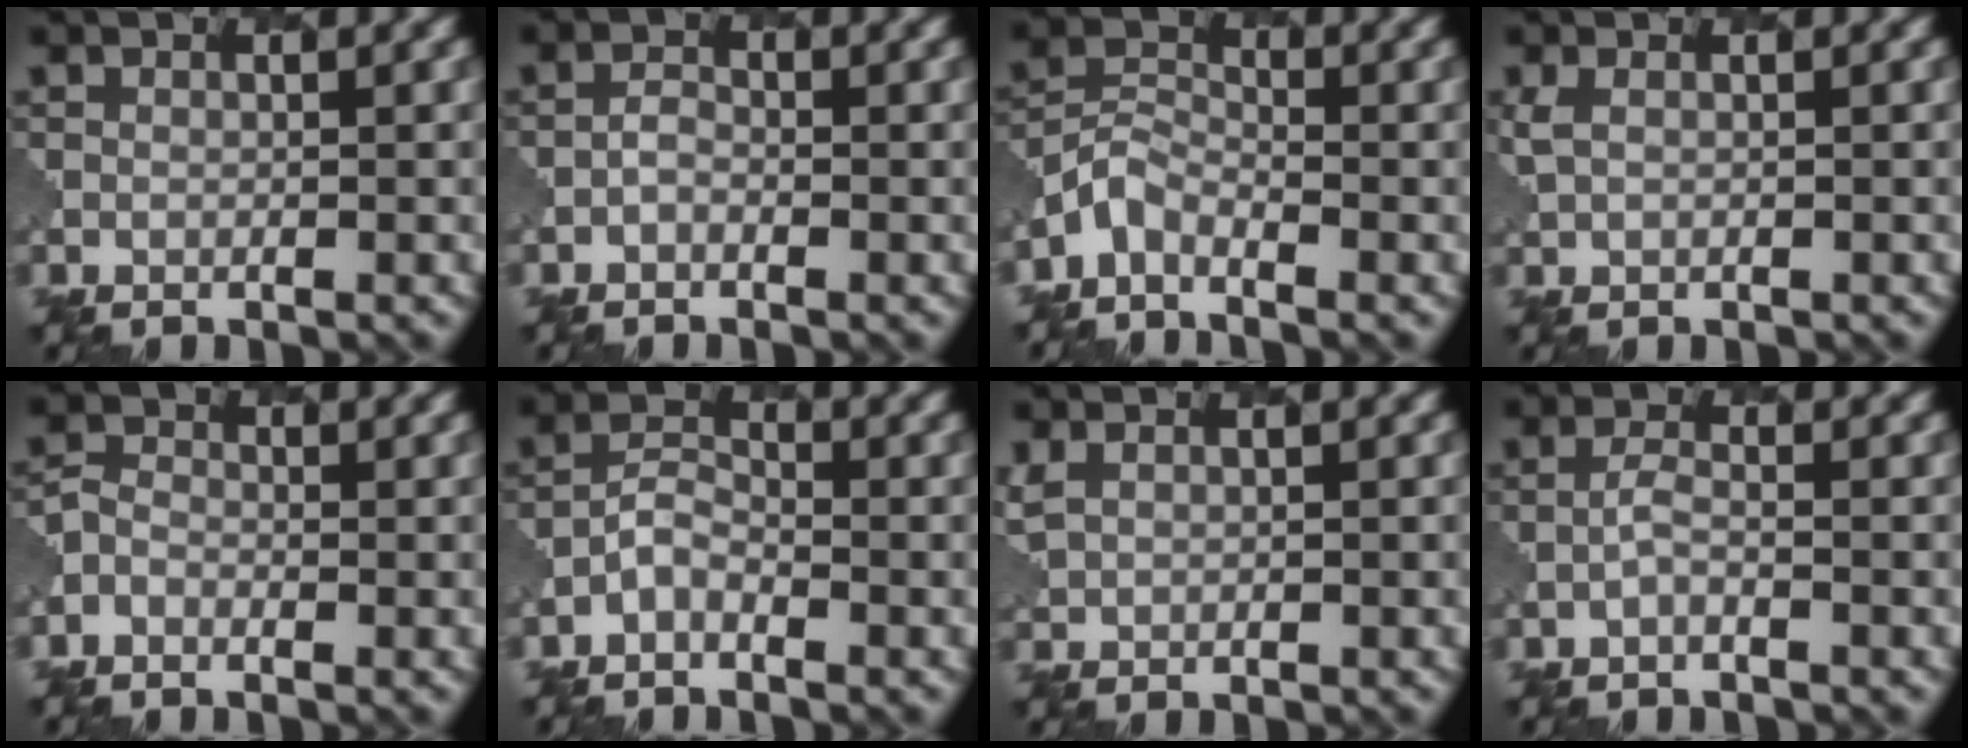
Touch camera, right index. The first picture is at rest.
{"total": 0.6, "force": [-0.4, 0.4, 0.3], "torque": [-0.008, 0.001, -0.010]}
{"total": 2.3, "force": [-1.9, 1.1, 0.8], "torque": [-0.019, 0.001, -0.051]}
{"total": 1.5, "force": [0.4, 0.9, 1.2], "torque": [-0.032, -0.001, 0.008]}
{"total": 1.5, "force": [-0.9, 1.1, 0.5], "torque": [-0.006, -0.001, -0.023]}
{"total": 1.6, "force": [-1.1, 0.8, 0.8], "torque": [-0.019, 0.007, -0.026]}
{"total": 1.9, "force": [0.7, 1.3, 1.1], "torque": [-0.035, -0.005, 0.016]}
{"total": 0.8, "force": [-0.4, 0.1, 0.7], "torque": [-0.016, 0.003, -0.013]}